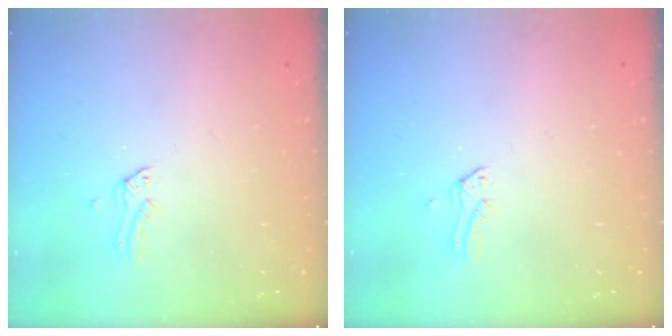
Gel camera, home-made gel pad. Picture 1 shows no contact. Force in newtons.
{"total": 0.0}